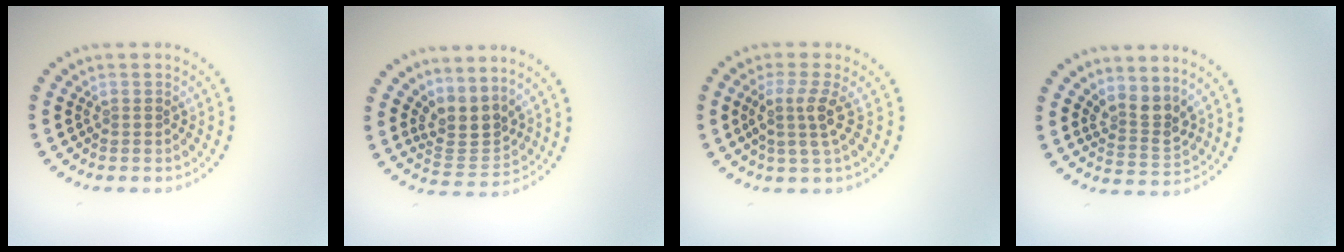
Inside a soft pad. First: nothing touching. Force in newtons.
{"total": 3.2, "press": 2.4, "slide": 2.1}
{"total": 2.8, "press": 2.0, "slide": 1.8}
{"total": 2.8, "press": 2.2, "slide": 1.8}